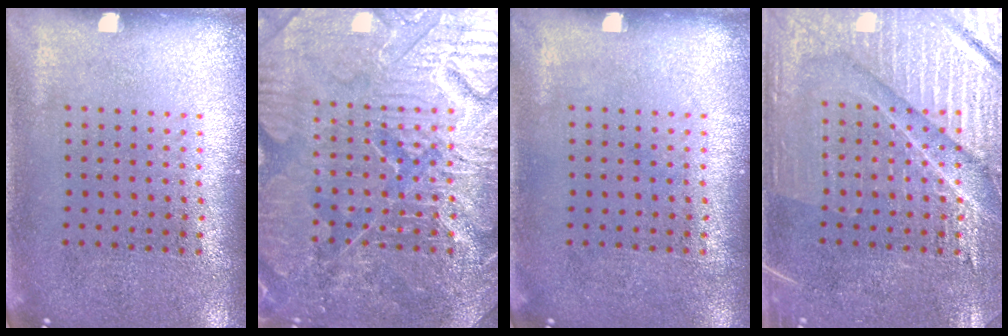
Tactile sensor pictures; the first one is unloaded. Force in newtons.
{"total": 7.8, "press": 7.7, "slide": 1.0}
{"total": 0.0}
{"total": 4.5, "press": 4.4, "slide": 1.1}